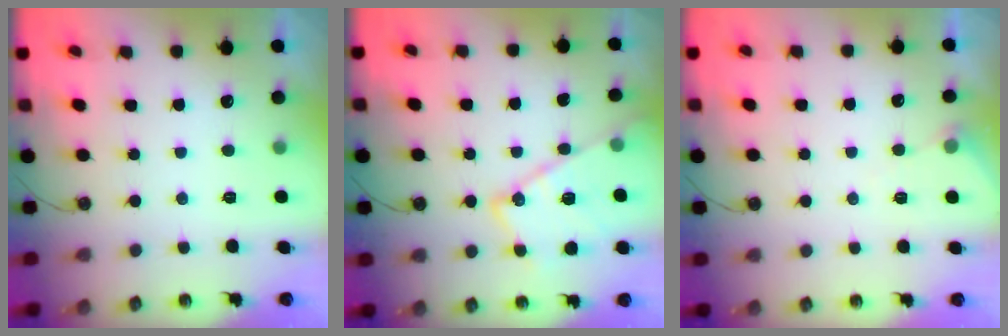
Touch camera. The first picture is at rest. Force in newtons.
{"total": 15.5, "press": 15.5, "slide": 0.7}
{"total": 4.8, "press": 4.8, "slide": 0.5}